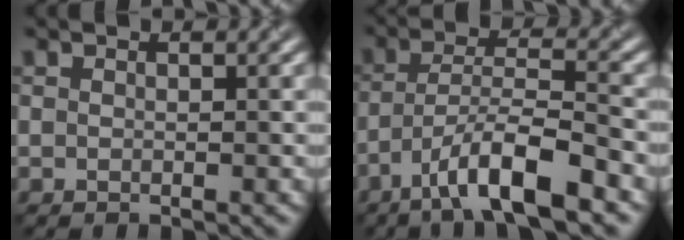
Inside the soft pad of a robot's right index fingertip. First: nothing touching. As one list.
[{"total": 7.4, "force": [-4.5, 1.5, 5.7], "torque": [-0.096, 0.011, -0.082]}]